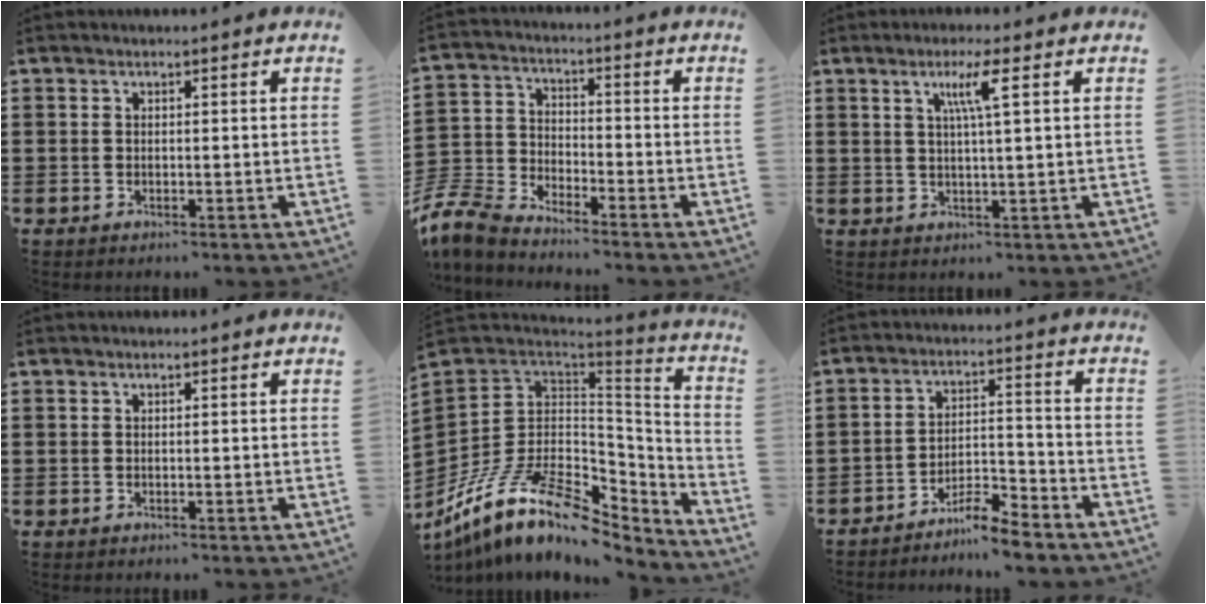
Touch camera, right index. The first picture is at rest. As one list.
[{"total": 7.0, "force": [-6.7, 1.4, 1.7], "torque": [-0.065, -0.001, -0.141]}, {"total": 5.0, "force": [1.9, -0.2, 4.6], "torque": [-0.094, -0.001, 0.026]}, {"total": 0.0}, {"total": 14.4, "force": [-7.2, 8.0, 9.6], "torque": [-0.219, 0.009, -0.130]}, {"total": 5.8, "force": [-5.5, 0.6, 2.0], "torque": [-0.034, 0.011, -0.105]}]